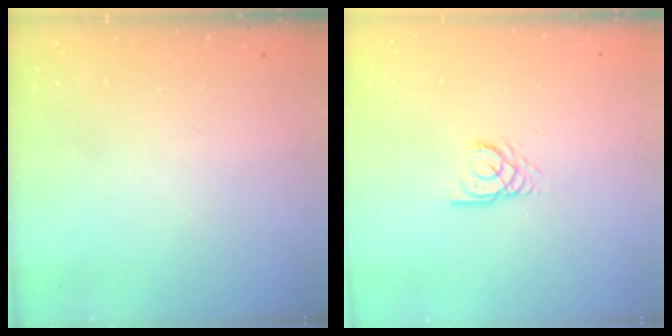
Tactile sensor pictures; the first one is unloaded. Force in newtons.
{"total": 2.7, "press": 2.7, "slide": 0.2}